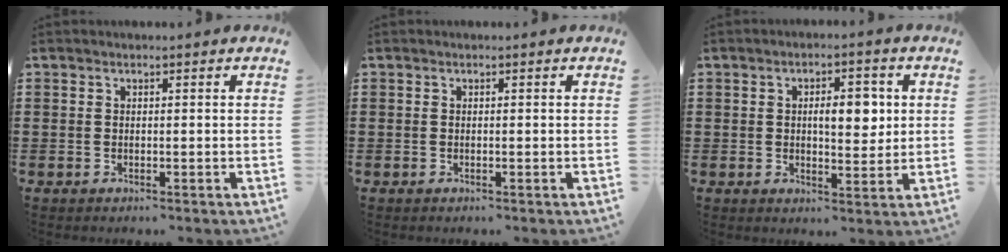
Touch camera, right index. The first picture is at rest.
{"total": 0.0}
{"total": 5.8, "force": [0.8, 2.7, 5.1], "torque": [-0.079, 0.001, 0.004]}